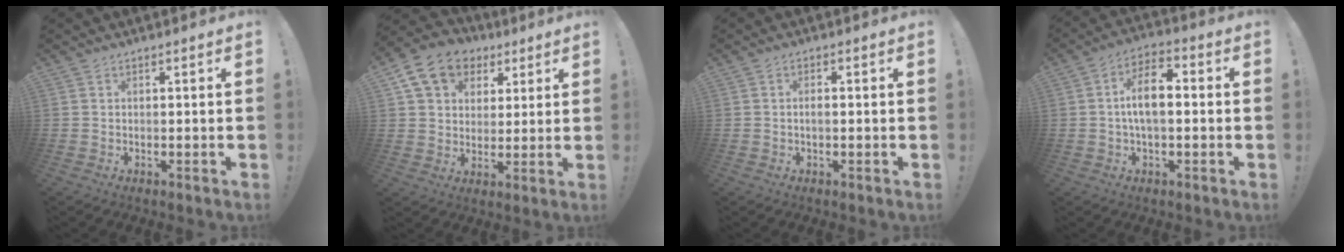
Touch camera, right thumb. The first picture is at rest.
{"total": 13.7, "force": [6.6, 10.6, 5.8], "torque": [-0.090, -0.026, 0.131]}
{"total": 1.4, "force": [-0.5, 0.4, 1.2], "torque": [-0.027, 0.004, -0.008]}
{"total": 10.0, "force": [0.0, 5.0, 8.7], "torque": [-0.141, 0.008, 0.002]}